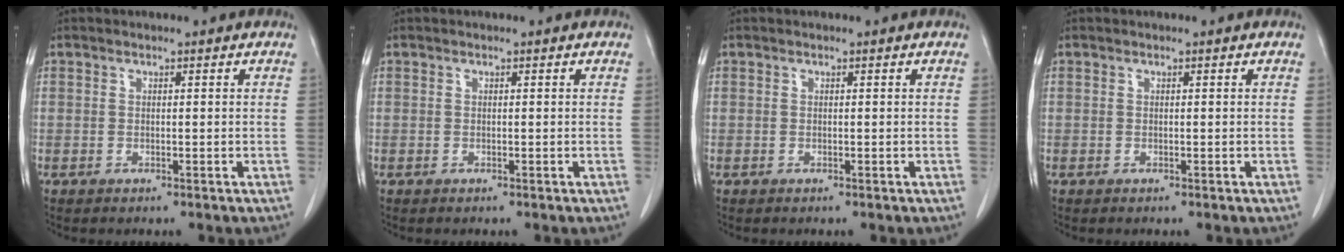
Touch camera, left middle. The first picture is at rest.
{"total": 0.0}
{"total": 0.0}
{"total": 0.0}